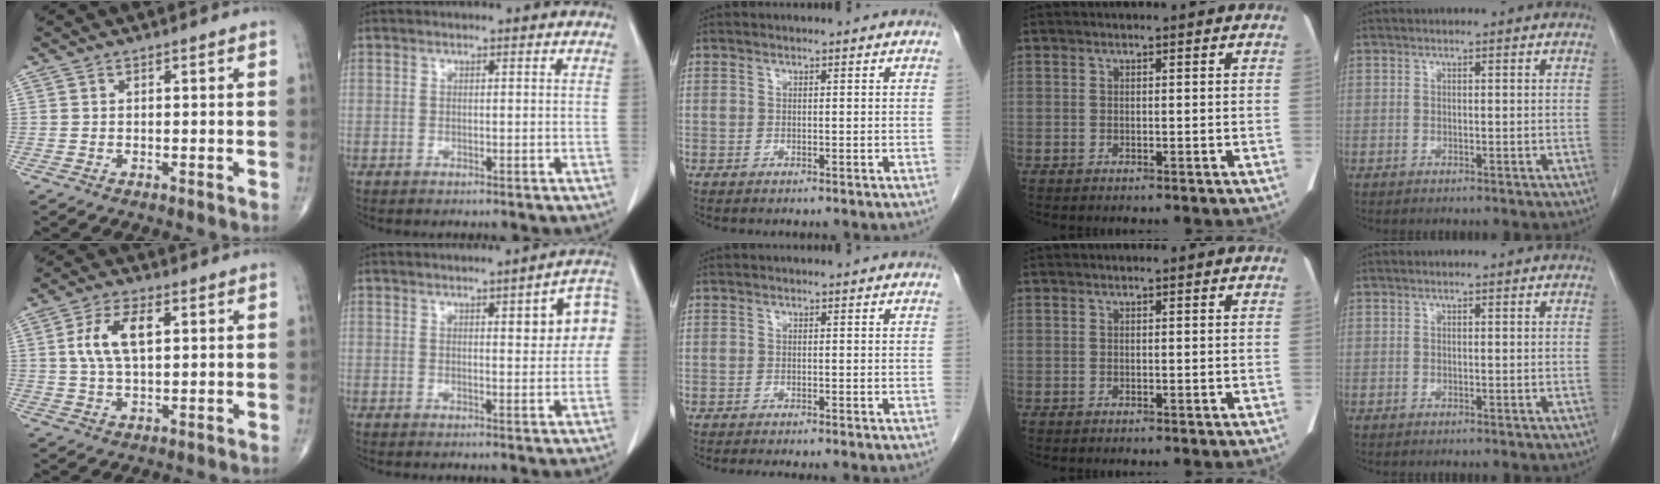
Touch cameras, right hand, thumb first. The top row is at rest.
{"thumb": {"total": 8.5, "force": [2.0, 4.1, 7.2], "torque": [-0.145, 0.006, 0.036]}, "index": {"total": 7.9, "force": [1.9, 1.9, 7.5], "torque": [-0.087, 0.018, 0.019]}, "middle": {"total": 2.0, "force": [-1.7, -0.3, 1.0], "torque": [-0.013, -0.002, -0.027]}}